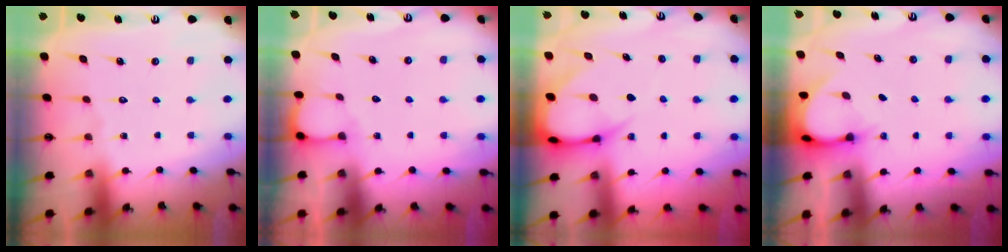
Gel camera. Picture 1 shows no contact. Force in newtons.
{"total": 2.7, "press": 2.7, "slide": 0.3}
{"total": 7.4, "press": 7.3, "slide": 0.8}
{"total": 3.7, "press": 3.7, "slide": 0.3}